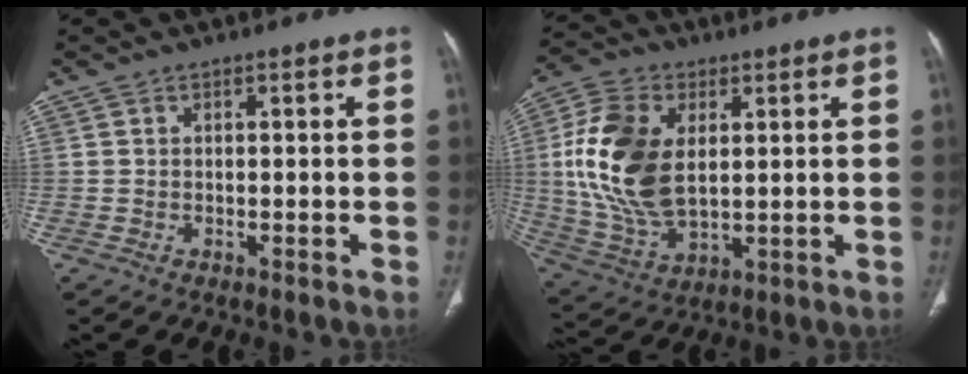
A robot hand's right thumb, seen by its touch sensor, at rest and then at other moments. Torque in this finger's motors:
{"motor_torque": [0.34, 2.49, 0.92, -0.08, 0.24]}